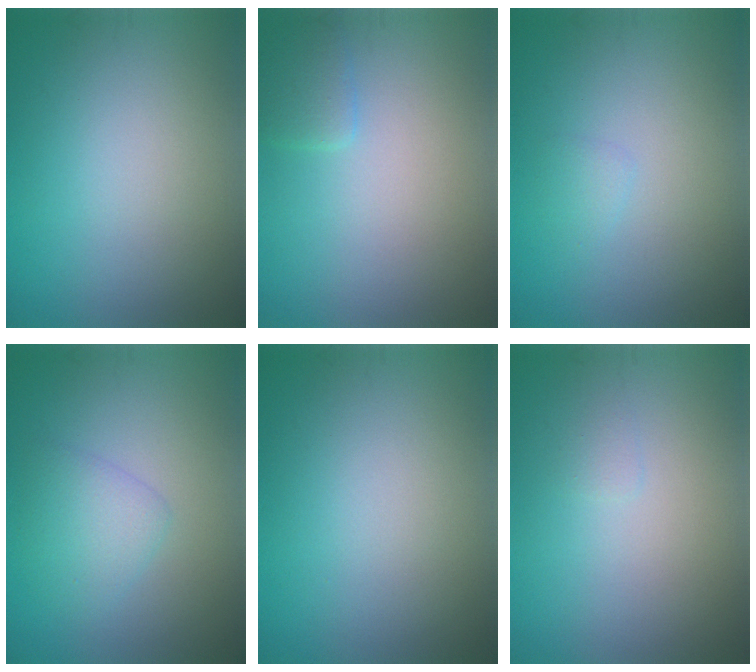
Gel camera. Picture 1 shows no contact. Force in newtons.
{"total": 1.6, "press": 1.6, "slide": 0.1}
{"total": 0.8, "press": 0.8, "slide": 0.0}
{"total": 2.5, "press": 2.5, "slide": 0.1}
{"total": 0.0}
{"total": 0.5, "press": 0.5, "slide": 0.0}